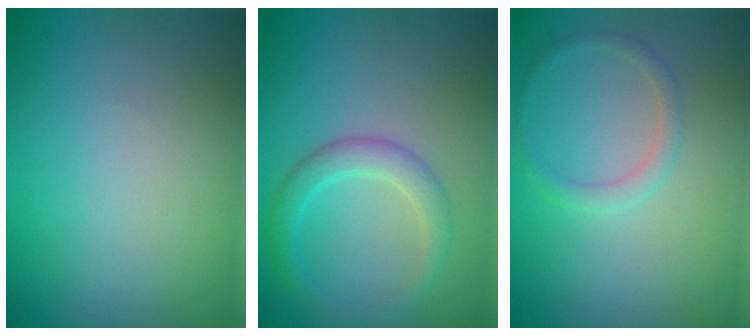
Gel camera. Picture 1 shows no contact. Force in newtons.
{"total": 2.7, "press": 2.7, "slide": 0.1}
{"total": 1.3, "press": 1.3, "slide": 0.1}